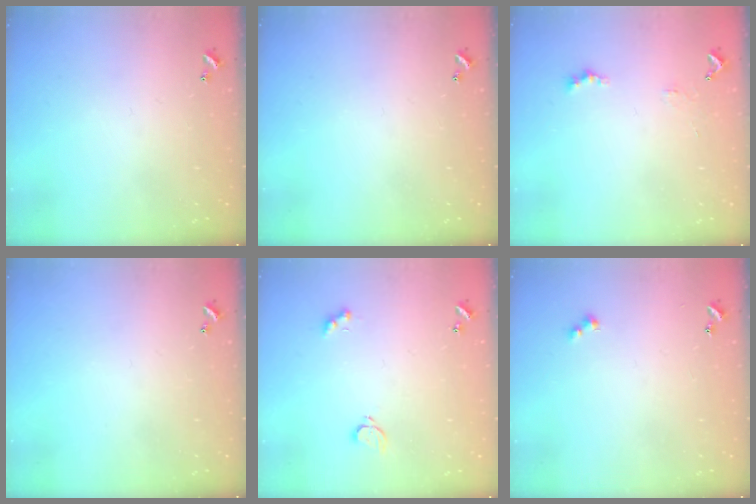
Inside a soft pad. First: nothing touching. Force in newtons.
{"total": 0.0}
{"total": 2.1, "press": 2.0, "slide": 0.5}
{"total": 0.0}
{"total": 2.5, "press": 2.4, "slide": 0.5}
{"total": 2.5, "press": 2.5, "slide": 0.5}